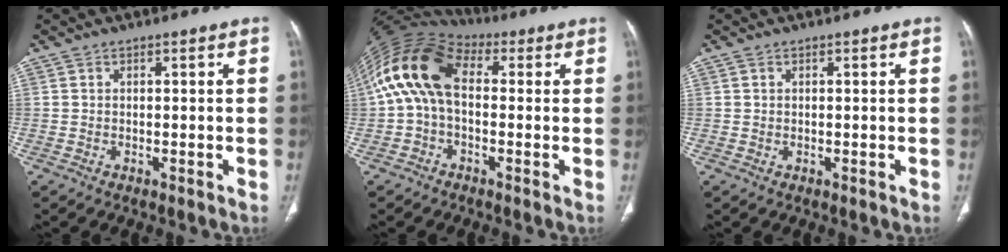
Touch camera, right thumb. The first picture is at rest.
{"total": 14.0, "force": [1.4, 8.6, 10.9], "torque": [-0.212, 0.042, 0.013]}
{"total": 0.0}